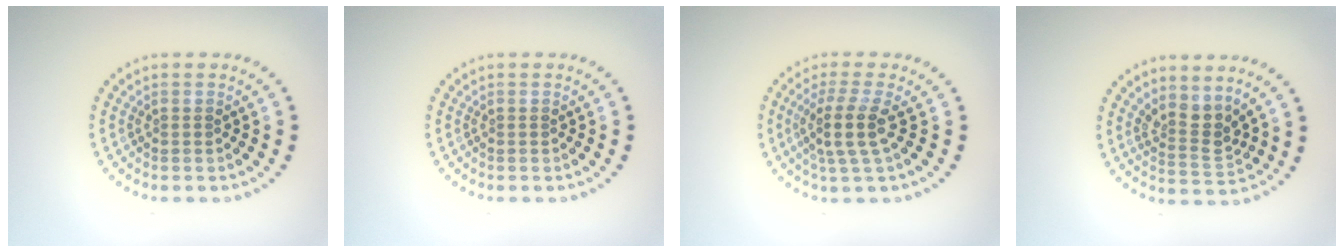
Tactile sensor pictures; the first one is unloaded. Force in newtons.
{"total": 0.0}
{"total": 3.3, "press": 2.6, "slide": 2.1}
{"total": 2.7, "press": 2.0, "slide": 1.9}